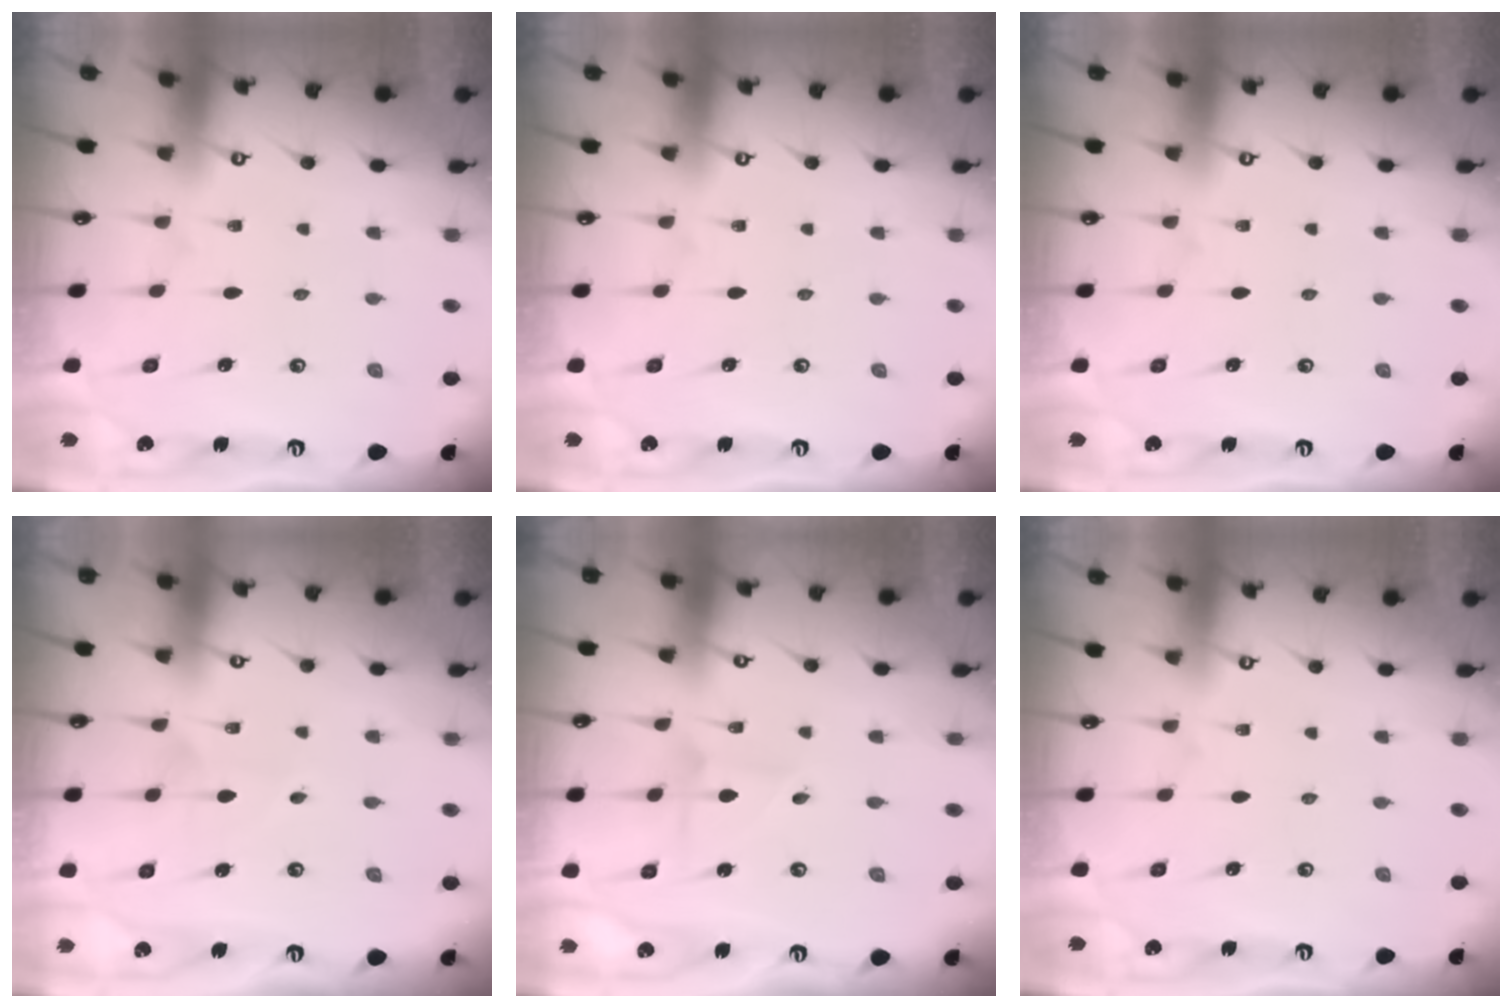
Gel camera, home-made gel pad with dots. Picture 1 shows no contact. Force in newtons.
{"total": 0.0}
{"total": 0.0}
{"total": 5.9, "press": 5.9, "slide": 0.5}
{"total": 2.2, "press": 2.2, "slide": 0.2}
{"total": 0.0}